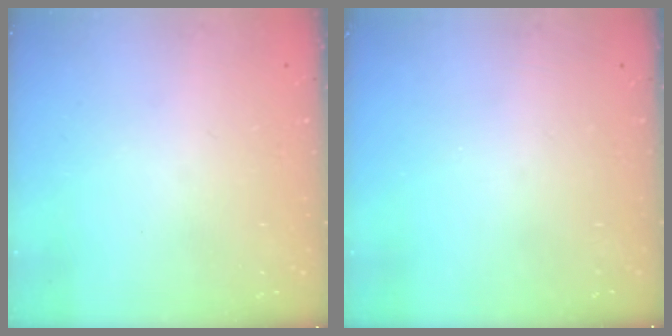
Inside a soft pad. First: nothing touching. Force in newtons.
{"total": 0.0}